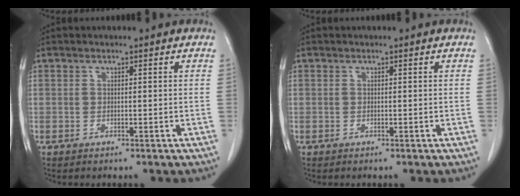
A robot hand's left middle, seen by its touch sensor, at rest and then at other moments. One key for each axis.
{"total": 0.0}